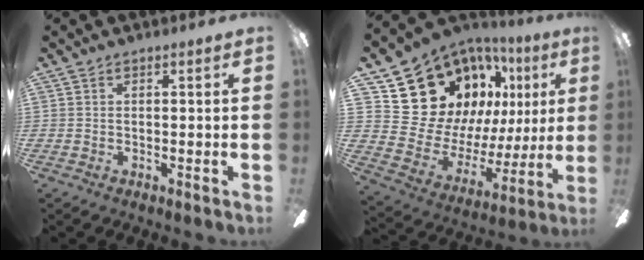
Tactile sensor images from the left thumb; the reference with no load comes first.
{"total": 20.6, "force": [12.8, 14.4, 7.3], "torque": [-0.138, -0.101, 0.271]}